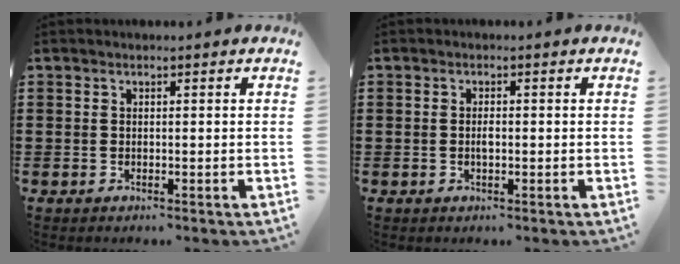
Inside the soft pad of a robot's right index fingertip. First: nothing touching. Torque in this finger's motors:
{"motor_torque": [2.14, 0.00, 0.13, 0.05]}